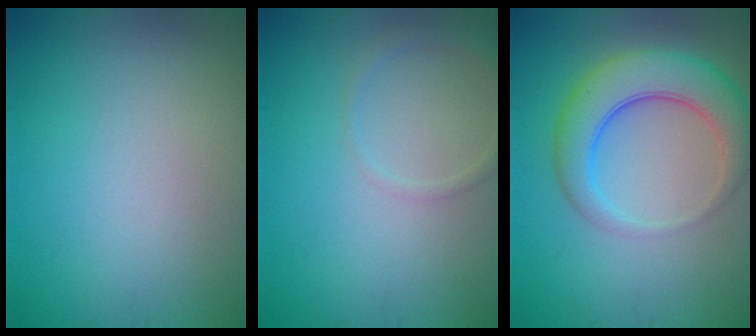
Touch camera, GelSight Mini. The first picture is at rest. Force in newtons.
{"total": 1.4, "press": 1.4, "slide": 0.1}
{"total": 5.9, "press": 5.9, "slide": 0.2}